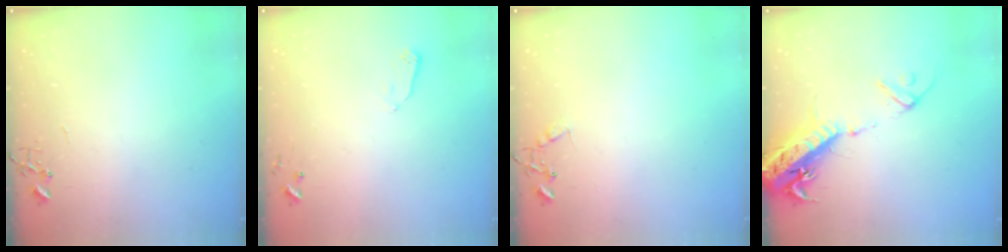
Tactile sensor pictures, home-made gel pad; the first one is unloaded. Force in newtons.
{"total": 2.9, "press": 2.9, "slide": 0.4}
{"total": 7.5, "press": 7.5, "slide": 0.4}
{"total": 18.2, "press": 17.7, "slide": 4.1}